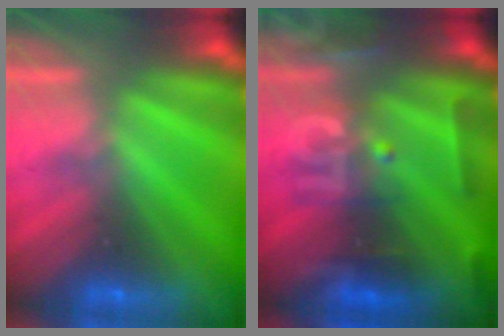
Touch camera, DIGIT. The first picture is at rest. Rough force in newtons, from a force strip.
{"total": 2.8}